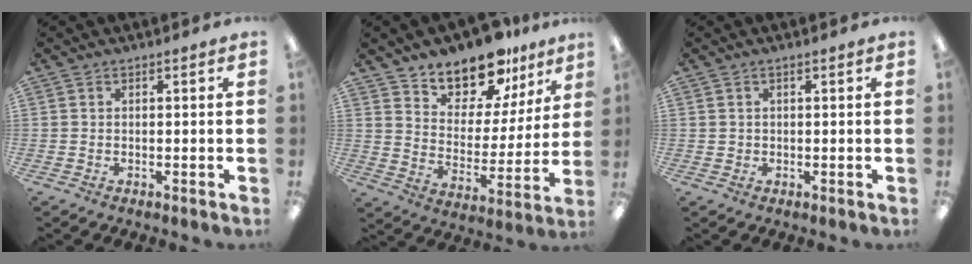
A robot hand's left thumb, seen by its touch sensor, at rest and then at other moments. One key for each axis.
{"total": 13.5, "fx": 12.0, "fy": 5.2, "fz": 3.2, "tx": -0.063, "ty": -0.100, "tz": 0.219}
{"total": 0.8, "fx": 0.3, "fy": 0.7, "fz": 0.3, "tx": -0.006, "ty": 0.006, "tz": 0.003}